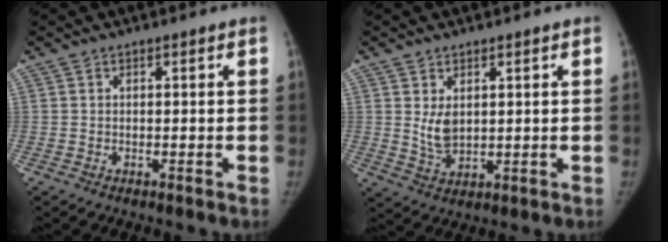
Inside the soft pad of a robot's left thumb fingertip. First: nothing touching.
{"total": 4.7, "force": [1.2, 3.0, 3.3], "torque": [-0.047, -0.017, 0.034]}